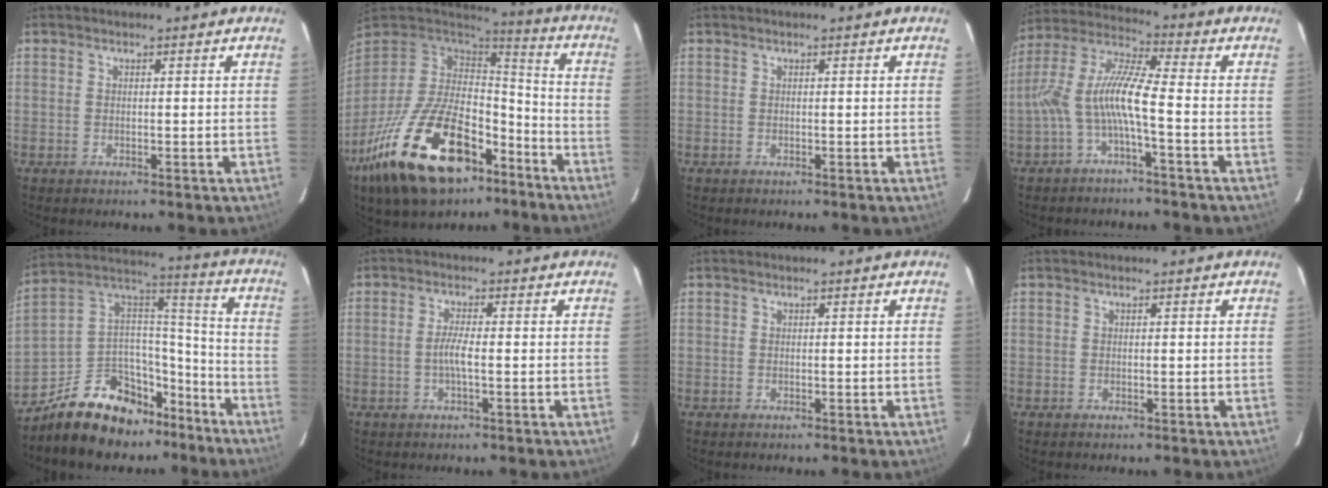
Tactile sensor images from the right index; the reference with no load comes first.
{"total": 27.2, "force": [-15.2, 14.2, 17.7], "torque": [-0.352, -0.019, -0.237]}
{"total": 0.0}
{"total": 9.8, "force": [-3.1, 1.1, 9.2], "torque": [-0.204, 0.014, -0.059]}
{"total": 19.2, "force": [-12.8, 11.1, 9.0], "torque": [-0.192, 0.062, -0.191]}
{"total": 2.7, "force": [-0.7, 0.0, 2.7], "torque": [-0.054, 0.001, -0.014]}
{"total": 0.0}
{"total": 0.0}